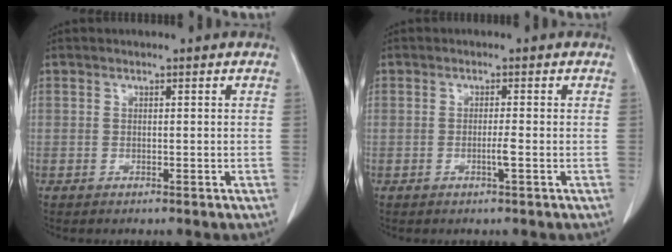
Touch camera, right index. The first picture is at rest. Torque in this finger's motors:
{"motor_torque": [0.66, 0.02, 0.26, 0.07]}